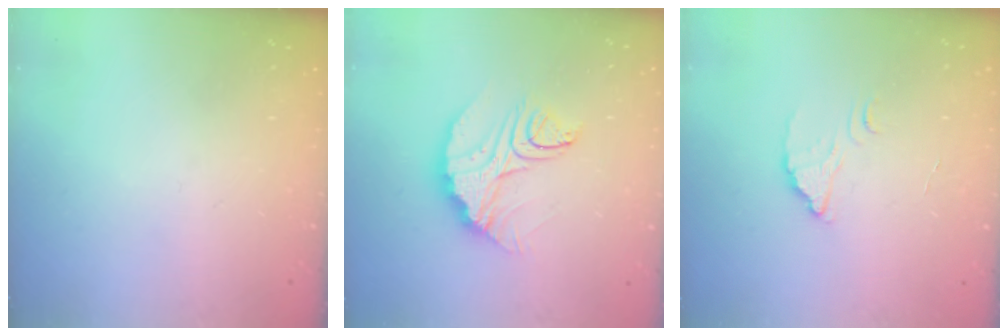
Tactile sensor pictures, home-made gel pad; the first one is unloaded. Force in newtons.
{"total": 11.7, "press": 11.7, "slide": 0.8}
{"total": 2.0, "press": 2.0, "slide": 0.1}